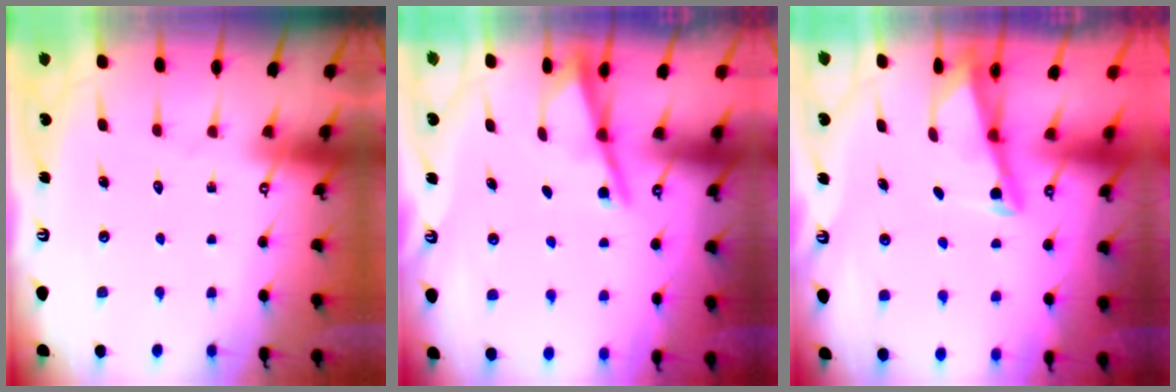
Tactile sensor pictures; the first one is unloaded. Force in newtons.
{"total": 2.9, "press": 2.9, "slide": 0.2}
{"total": 2.9, "press": 2.9, "slide": 0.3}